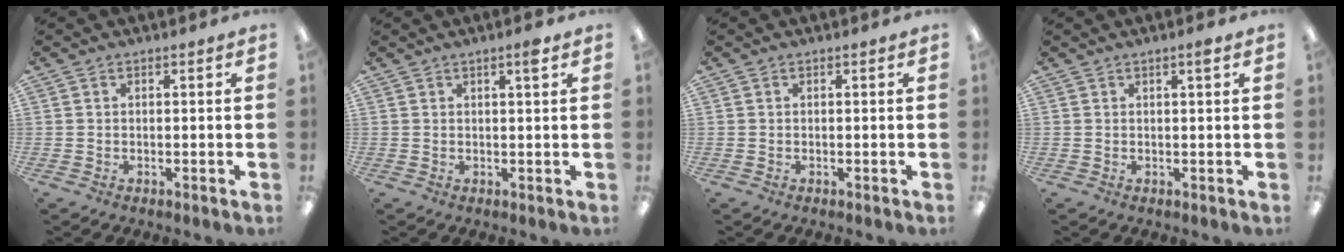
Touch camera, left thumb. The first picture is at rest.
{"total": 2.6, "force": [1.6, 0.3, 2.0], "torque": [-0.028, -0.004, 0.023]}
{"total": 0.0}
{"total": 1.8, "force": [1.1, 0.2, 1.5], "torque": [-0.024, -0.002, 0.016]}